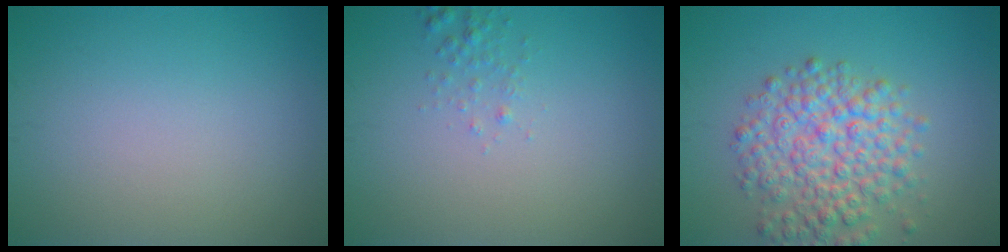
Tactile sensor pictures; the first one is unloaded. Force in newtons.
{"total": 0.9, "press": 0.9, "slide": 0.1}
{"total": 6.3, "press": 6.3, "slide": 0.3}